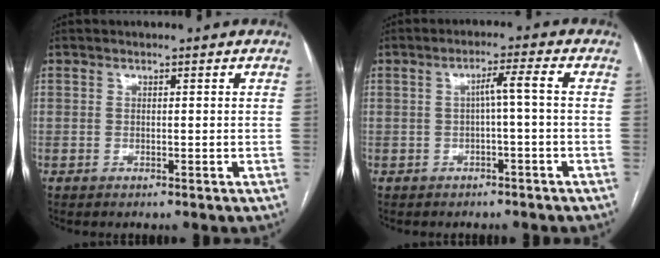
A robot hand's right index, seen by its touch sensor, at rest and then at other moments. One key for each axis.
{"total": 3.5, "fx": -0.4, "fy": -0.2, "fz": 3.5, "tx": -0.060, "ty": 0.015, "tz": -0.004}